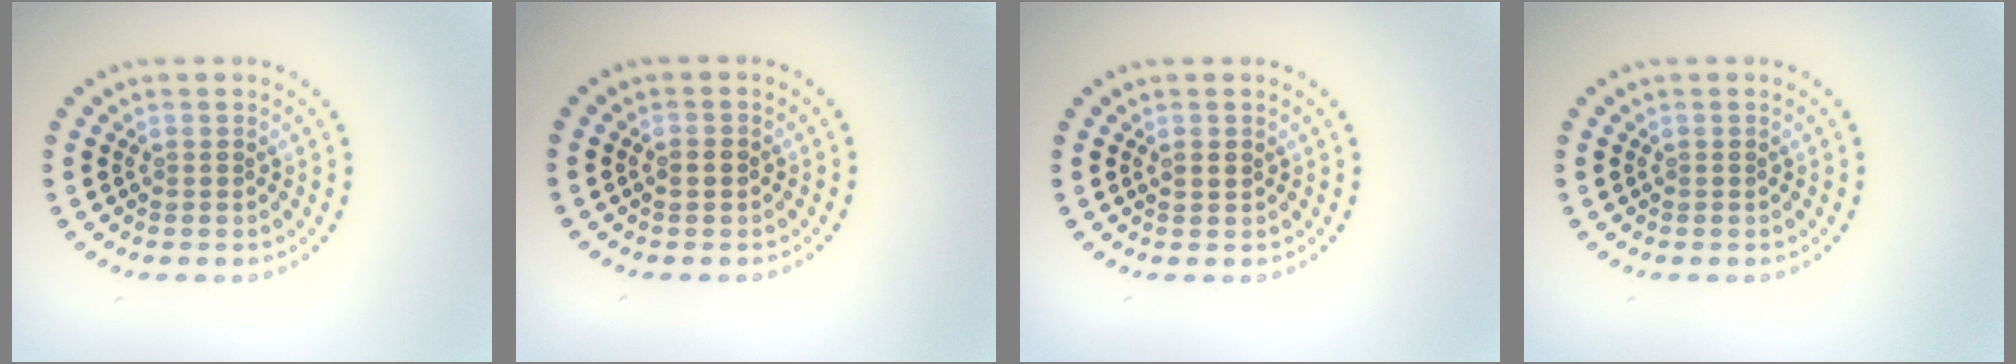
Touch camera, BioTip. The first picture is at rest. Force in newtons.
{"total": 1.2, "press": 1.2, "slide": 0.2}
{"total": 1.1, "press": 1.1, "slide": 0.1}
{"total": 0.0}